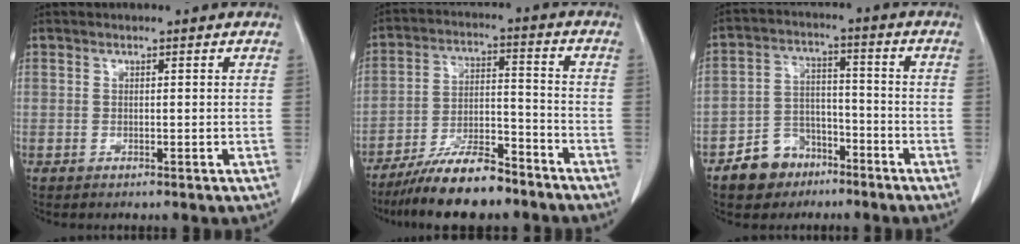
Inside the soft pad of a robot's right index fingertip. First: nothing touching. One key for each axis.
{"total": 11.4, "fx": -9.4, "fy": 2.7, "fz": 5.9, "tx": -0.101, "ty": 0.000, "tz": -0.168}
{"total": 7.9, "fx": -5.0, "fy": 5.7, "fz": 1.9, "tx": -0.034, "ty": 0.018, "tz": -0.082}